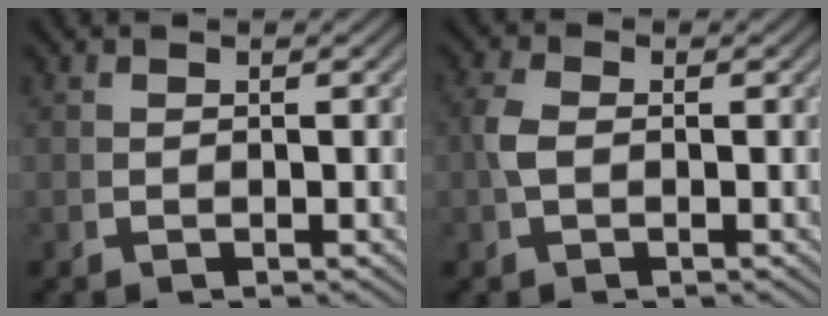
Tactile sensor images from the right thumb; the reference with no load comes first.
{"total": 1.3, "force": [0.0, 0.7, 1.1], "torque": [-0.034, -0.003, 0.004]}